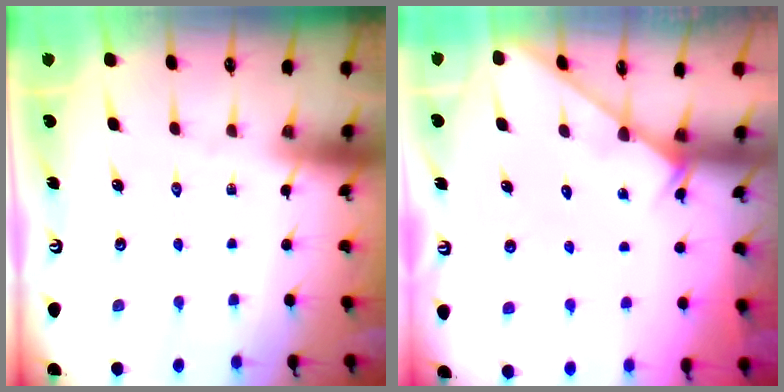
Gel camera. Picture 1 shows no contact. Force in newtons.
{"total": 5.1, "press": 5.1, "slide": 0.3}